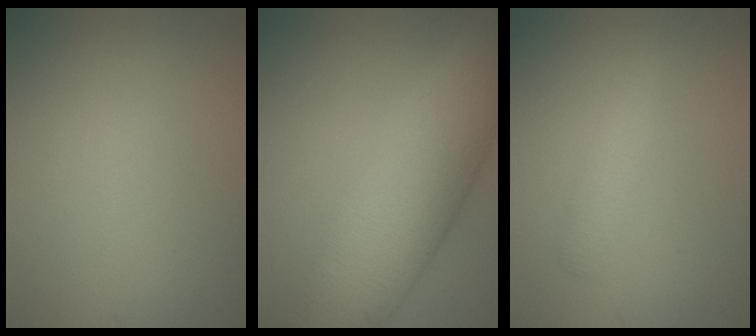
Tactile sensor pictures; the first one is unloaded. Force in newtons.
{"total": 10.3, "press": 10.3, "slide": 0.2}
{"total": 1.1, "press": 1.1, "slide": 0.1}